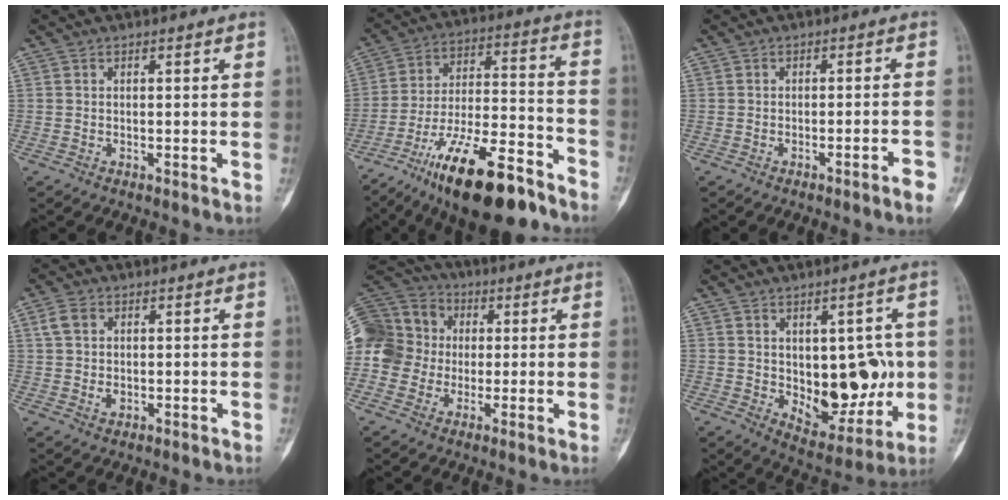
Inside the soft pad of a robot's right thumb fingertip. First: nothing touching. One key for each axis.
{"total": 21.7, "fx": -14.5, "fy": 6.3, "fz": 14.8, "tx": -0.241, "ty": 0.079, "tz": -0.243}
{"total": 2.9, "fx": -1.8, "fy": -0.1, "fz": 2.3, "tx": -0.037, "ty": 0.011, "tz": -0.026}
{"total": 4.5, "fx": 1.0, "fy": 3.4, "fz": 2.8, "tx": -0.051, "ty": 0.000, "tz": 0.020}
{"total": 19.5, "fx": 0.7, "fy": 18.1, "fz": 7.3, "tx": -0.176, "ty": 0.067, "tz": 0.015}
{"total": 14.5, "fx": -0.1, "fy": 8.3, "fz": 11.9, "tx": -0.110, "ty": -0.009, "tz": 0.021}